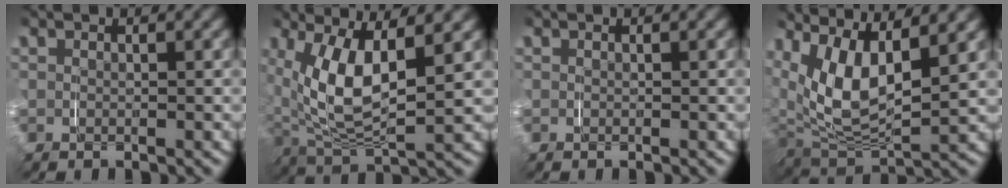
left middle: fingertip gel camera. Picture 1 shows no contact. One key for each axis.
{"total": 7.8, "fx": 1.5, "fy": 3.9, "fz": 6.7, "tx": -0.150, "ty": -0.006, "tz": 0.034}
{"total": 0.0}
{"total": 8.2, "fx": 2.2, "fy": 4.4, "fz": 6.5, "tx": -0.140, "ty": -0.002, "tz": 0.041}